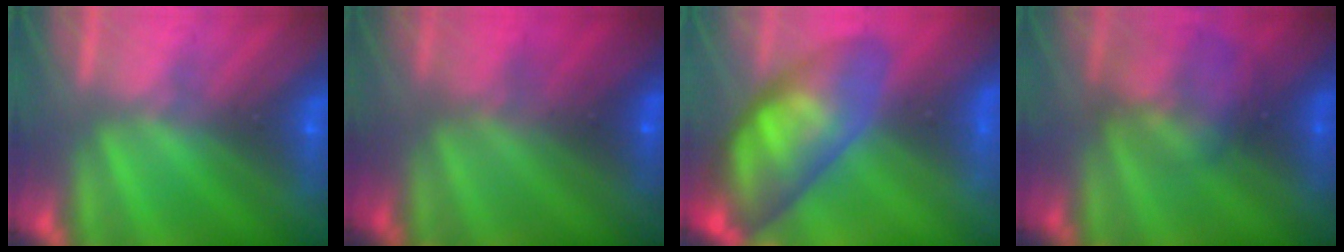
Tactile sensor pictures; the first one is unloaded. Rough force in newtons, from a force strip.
{"total": 2.9}
{"total": 8.3}
{"total": 2.3}